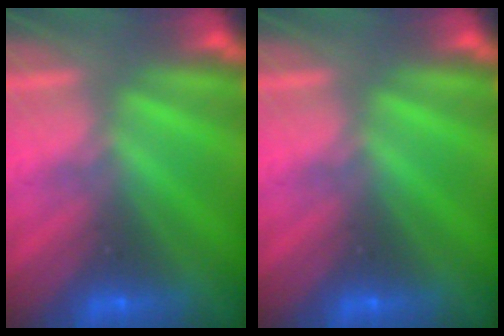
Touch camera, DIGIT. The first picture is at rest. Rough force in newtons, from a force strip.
{"total": 0.0}